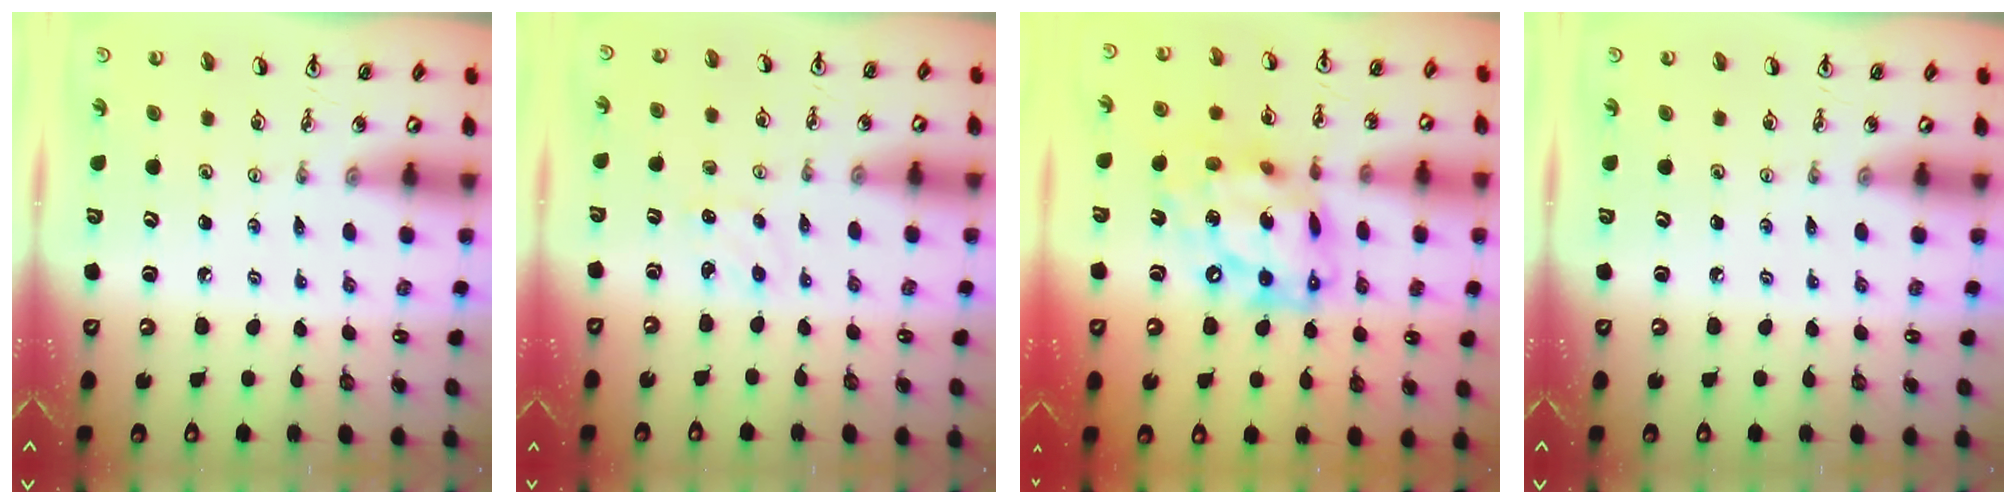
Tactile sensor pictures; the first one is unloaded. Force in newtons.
{"total": 3.1, "press": 3.0, "slide": 0.4}
{"total": 18.7, "press": 18.6, "slide": 1.9}
{"total": 0.0}